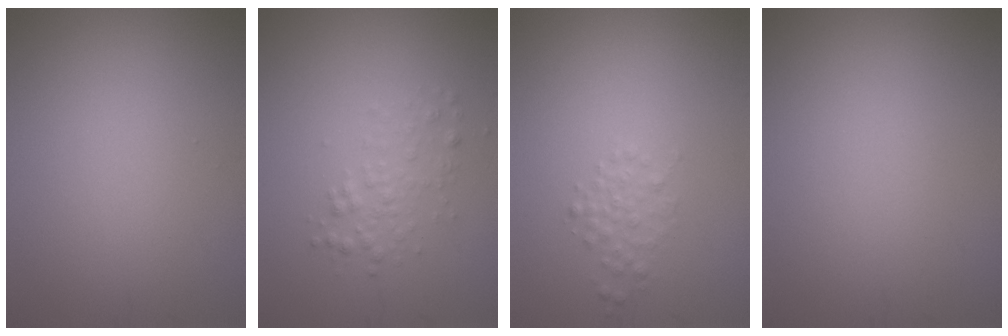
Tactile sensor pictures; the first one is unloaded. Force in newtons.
{"total": 1.8, "press": 1.8, "slide": 0.0}
{"total": 1.5, "press": 1.5, "slide": 0.1}
{"total": 0.0}